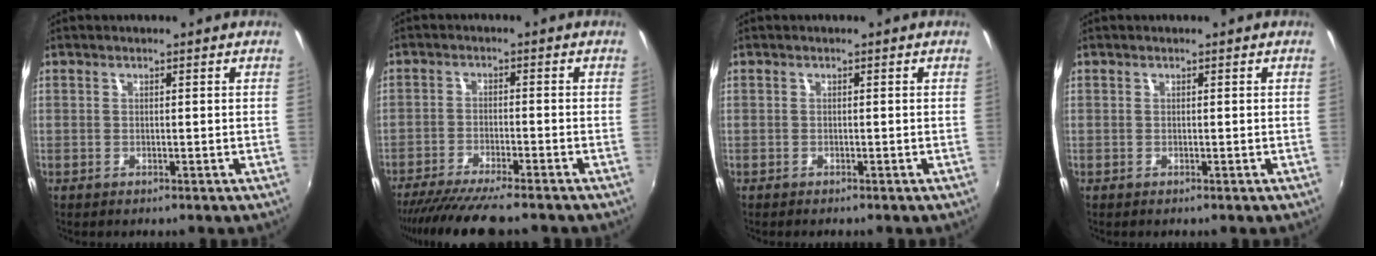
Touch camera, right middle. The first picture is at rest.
{"total": 11.6, "force": [-10.0, 0.7, 5.8], "torque": [-0.124, -0.032, -0.164]}
{"total": 0.5, "force": [-0.5, 0.1, 0.2], "torque": [-0.003, -0.004, -0.010]}
{"total": 0.0}